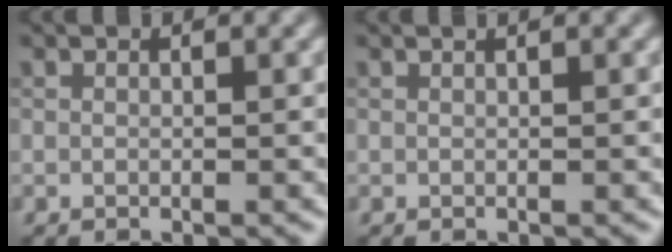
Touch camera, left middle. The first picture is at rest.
{"total": 0.6, "force": [0.4, 0.2, 0.4], "torque": [-0.002, 0.000, 0.002]}